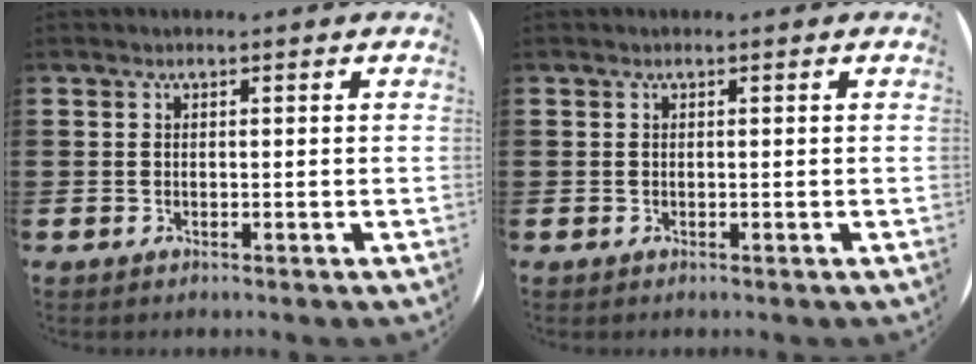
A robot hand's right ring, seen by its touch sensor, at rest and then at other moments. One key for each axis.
{"total": 0.0}